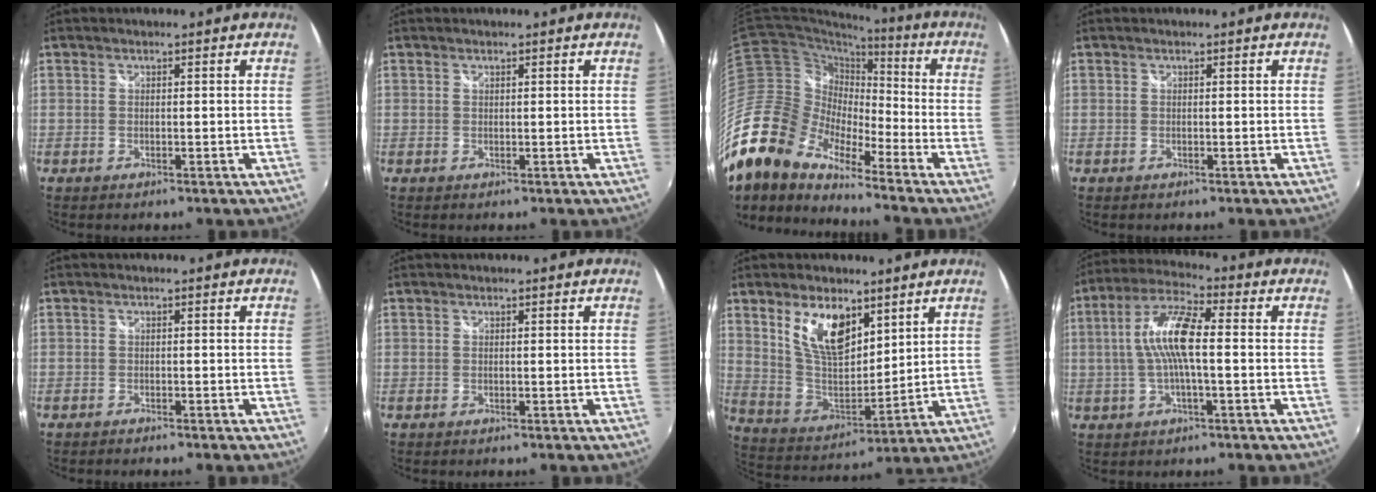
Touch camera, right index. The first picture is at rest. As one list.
[{"total": 0.0}, {"total": 21.2, "force": [-15.8, 9.6, 10.4], "torque": [-0.204, -0.015, -0.317]}, {"total": 0.0}, {"total": 1.5, "force": [-1.4, 0.4, 0.5], "torque": [-0.020, -0.006, -0.025]}, {"total": 0.0}, {"total": 13.0, "force": [7.0, 6.5, 8.9], "torque": [-0.166, 0.005, 0.144]}, {"total": 10.0, "force": [-0.3, 2.3, 9.7], "torque": [-0.195, 0.016, -0.006]}]